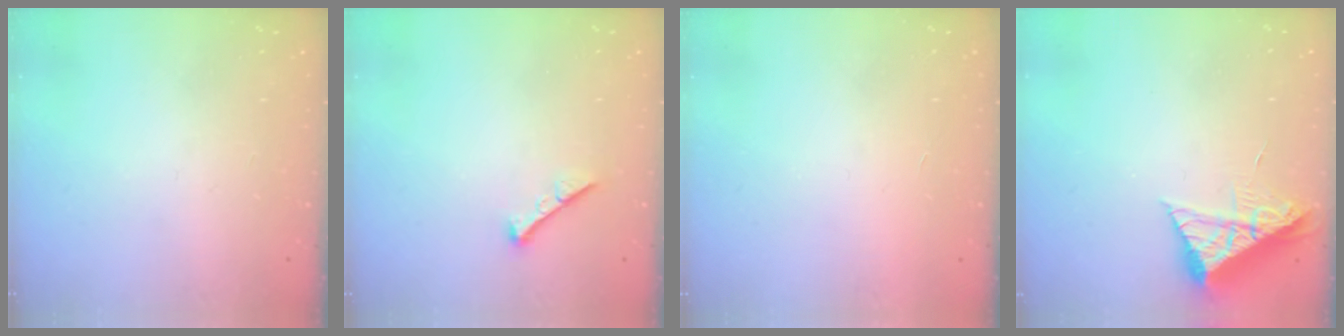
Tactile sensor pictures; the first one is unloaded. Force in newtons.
{"total": 0.0}
{"total": 1.6, "press": 1.6, "slide": 0.1}
{"total": 7.9, "press": 7.8, "slide": 0.7}